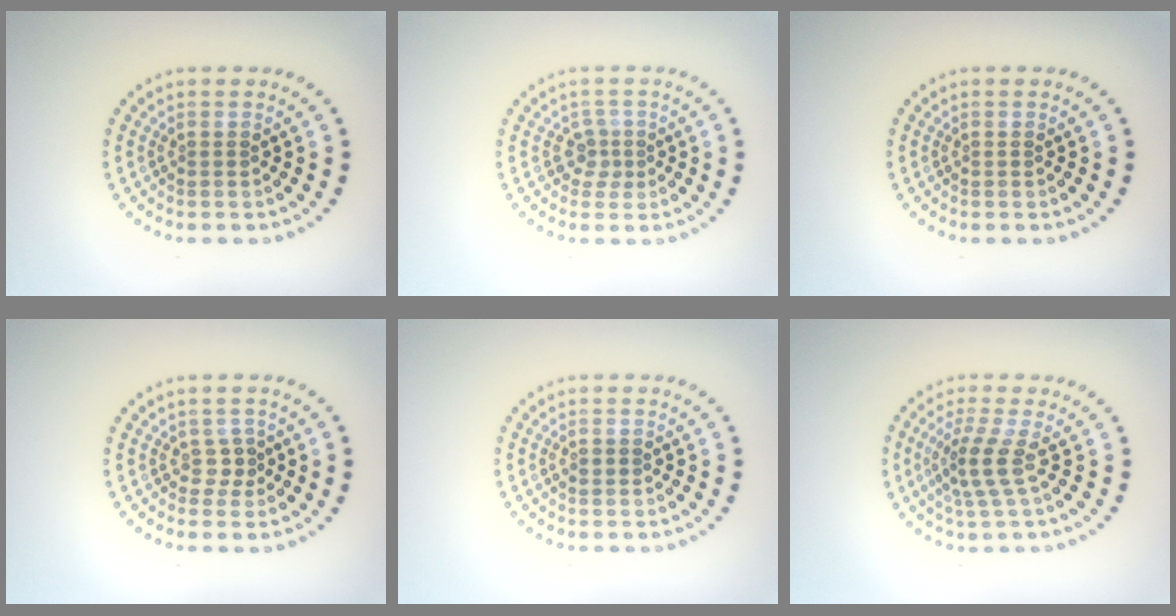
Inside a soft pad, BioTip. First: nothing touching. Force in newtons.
{"total": 1.7, "press": 1.2, "slide": 1.2}
{"total": 0.0}
{"total": 1.1, "press": 0.8, "slide": 0.8}
{"total": 0.9, "press": 0.9, "slide": 0.1}
{"total": 2.8, "press": 2.2, "slide": 1.8}